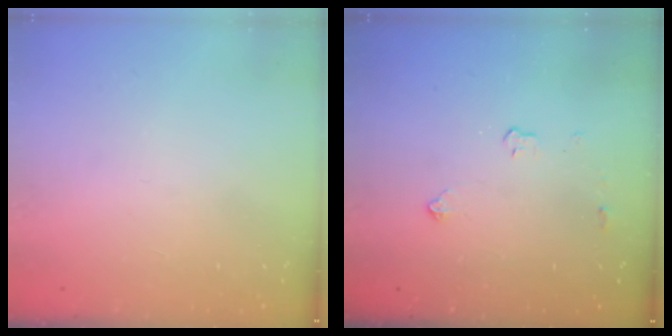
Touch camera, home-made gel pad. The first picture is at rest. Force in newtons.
{"total": 3.6, "press": 3.5, "slide": 0.5}